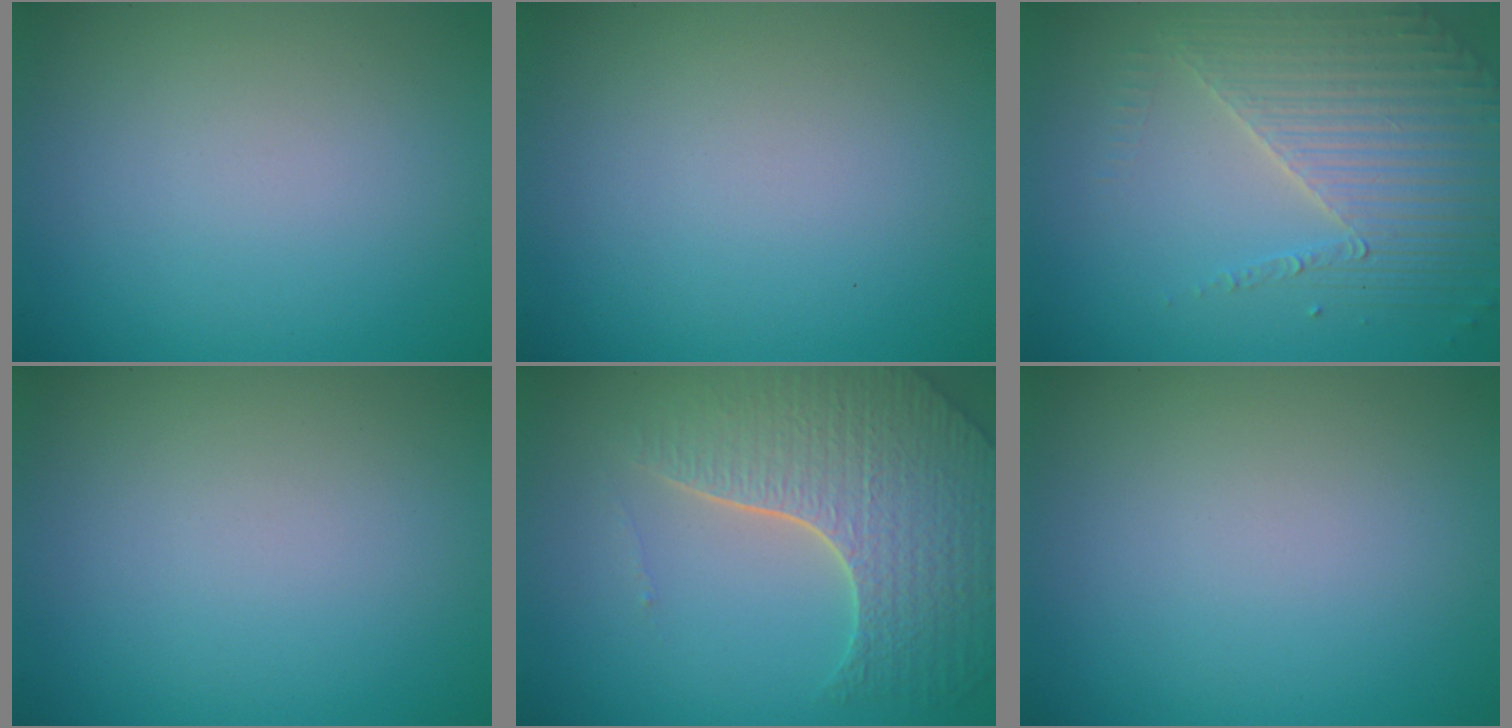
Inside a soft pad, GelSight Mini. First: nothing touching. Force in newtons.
{"total": 0.0}
{"total": 4.0, "press": 3.8, "slide": 1.2}
{"total": 0.0}
{"total": 7.3, "press": 5.3, "slide": 5.0}
{"total": 0.0}